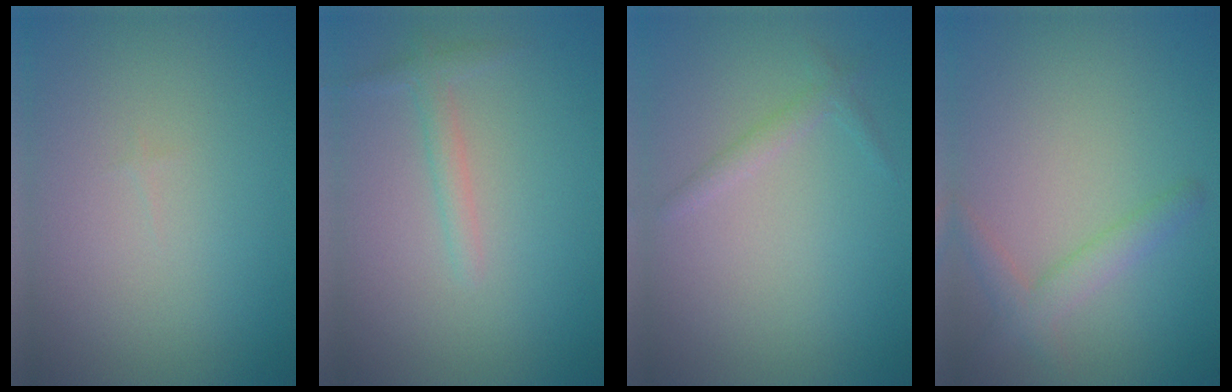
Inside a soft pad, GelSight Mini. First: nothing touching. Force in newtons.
{"total": 1.5, "press": 1.5, "slide": 0.0}
{"total": 1.1, "press": 1.1, "slide": 0.0}
{"total": 2.4, "press": 2.4, "slide": 0.2}